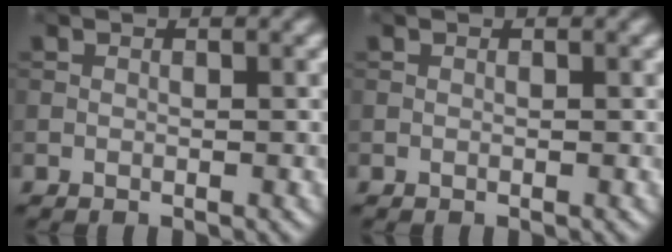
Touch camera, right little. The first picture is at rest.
{"total": 0.0}